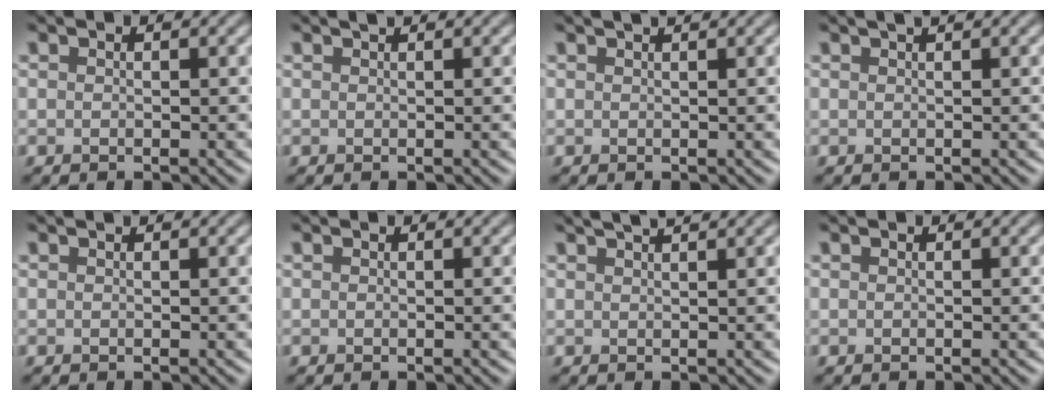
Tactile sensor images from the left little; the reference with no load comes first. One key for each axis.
{"total": 0.5, "fx": 0.4, "fy": 0.1, "fz": 0.3, "tx": -0.002, "ty": 0.002, "tz": 0.008}
{"total": 1.2, "fx": 0.9, "fy": 0.3, "fz": 0.7, "tx": -0.006, "ty": -0.001, "tz": 0.007}
{"total": 1.1, "fx": 0.7, "fy": 0.3, "fz": 0.8, "tx": -0.006, "ty": 0.002, "tz": 0.008}
{"total": 0.0}
{"total": 0.0}
{"total": 2.8, "fx": 2.1, "fy": 0.8, "fz": 1.6, "tx": -0.001, "ty": 0.009, "tz": 0.013}
{"total": 0.0}